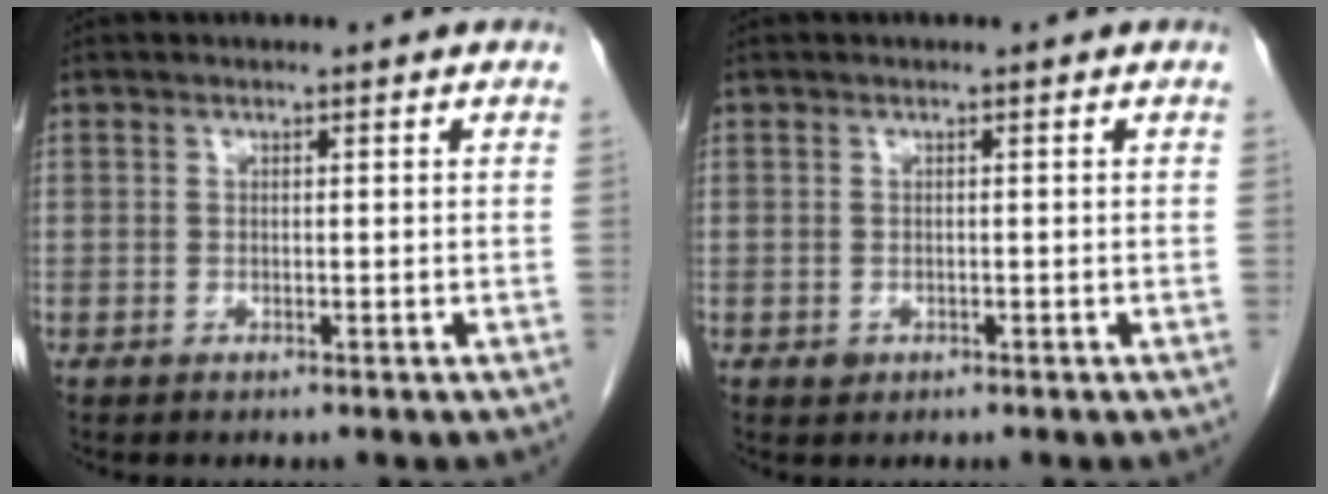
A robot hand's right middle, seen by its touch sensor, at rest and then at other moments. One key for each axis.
{"total": 0.6, "fx": -0.1, "fy": 0.5, "fz": 0.2, "tx": -0.003, "ty": 0.001, "tz": 0.001}